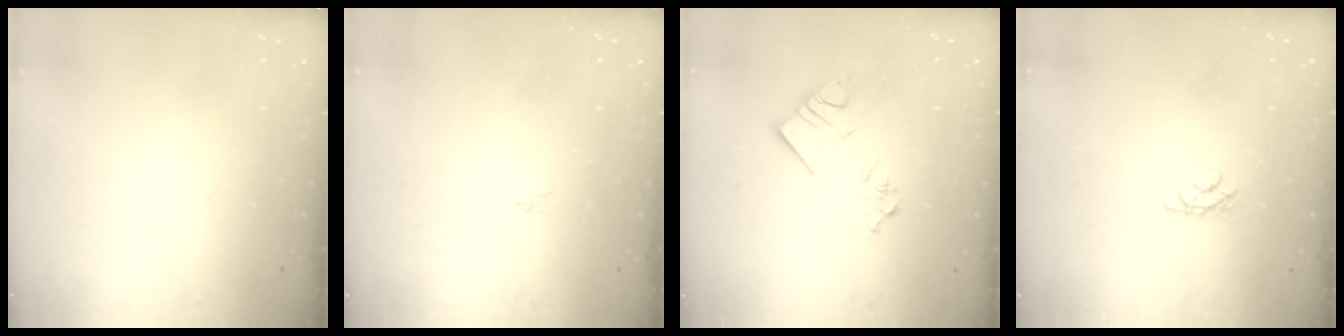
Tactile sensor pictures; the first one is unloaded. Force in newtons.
{"total": 2.2, "press": 2.2, "slide": 0.3}
{"total": 9.8, "press": 9.7, "slide": 0.9}
{"total": 4.2, "press": 4.2, "slide": 0.5}